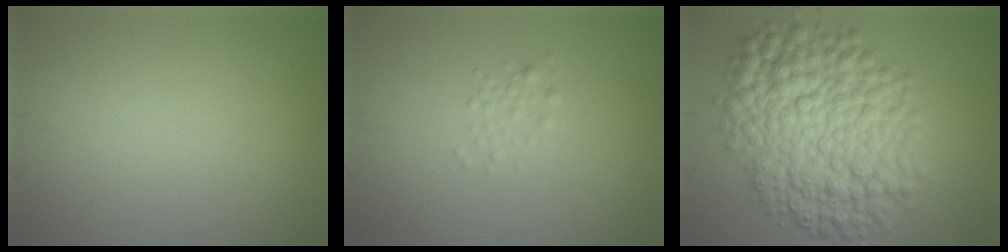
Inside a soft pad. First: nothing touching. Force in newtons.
{"total": 1.1, "press": 1.1, "slide": 0.0}
{"total": 11.7, "press": 11.7, "slide": 0.2}